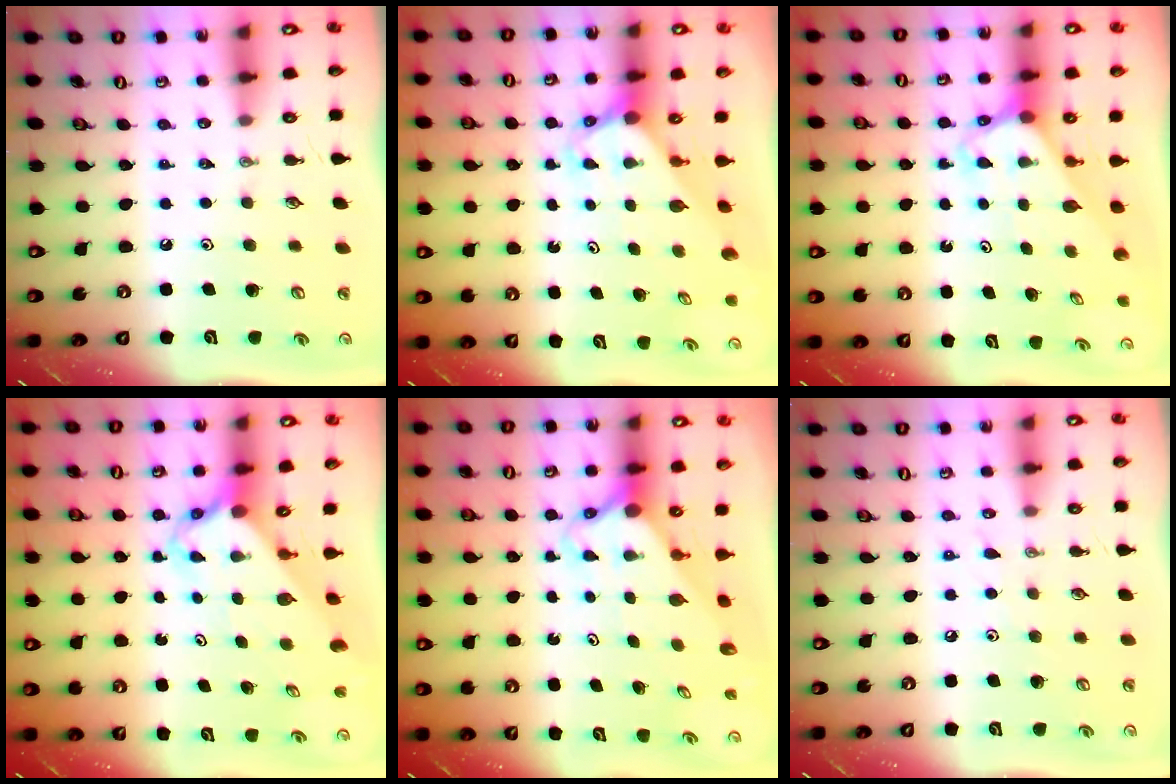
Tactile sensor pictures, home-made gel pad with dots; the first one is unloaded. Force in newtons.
{"total": 3.2, "press": 3.2, "slide": 0.2}
{"total": 2.8, "press": 2.8, "slide": 0.2}
{"total": 3.8, "press": 3.8, "slide": 0.3}
{"total": 3.1, "press": 3.0, "slide": 0.3}
{"total": 4.3, "press": 4.3, "slide": 0.6}